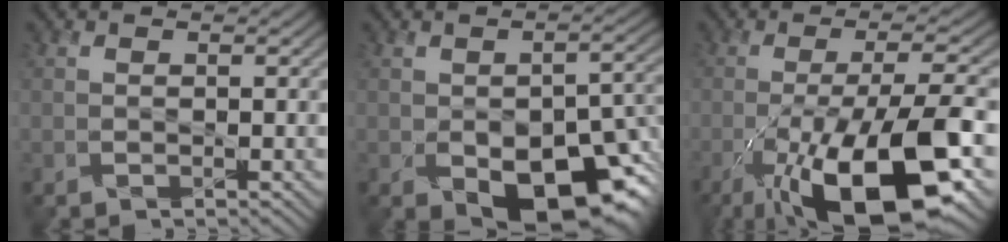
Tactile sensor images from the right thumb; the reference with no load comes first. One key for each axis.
{"total": 13.8, "fx": -5.4, "fy": 7.7, "fz": 10.0, "tx": -0.136, "ty": -0.032, "tz": -0.074}
{"total": 17.6, "fx": -7.9, "fy": 5.4, "fz": 14.7, "tx": -0.232, "ty": -0.008, "tz": -0.128}